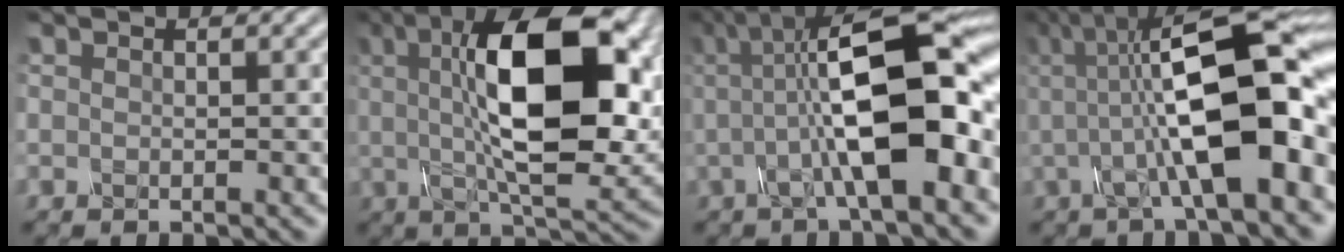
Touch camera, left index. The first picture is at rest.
{"total": 14.4, "force": [2.9, 5.4, 13.0], "torque": [-0.206, 0.007, 0.044]}
{"total": 12.6, "force": [0.4, 4.2, 11.9], "torque": [-0.181, 0.011, -0.001]}
{"total": 13.4, "force": [0.6, 4.1, 12.7], "torque": [-0.194, 0.015, -0.001]}